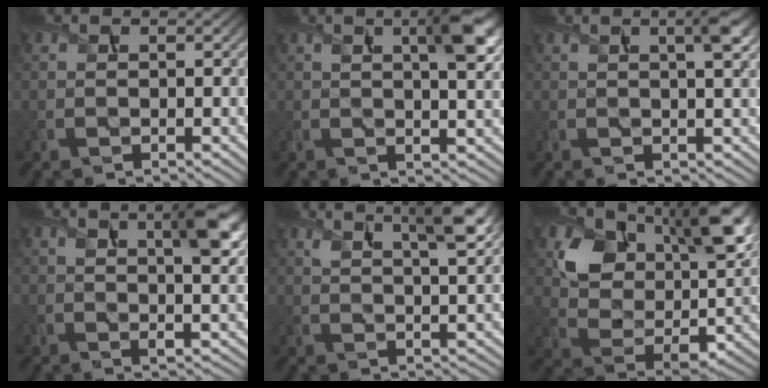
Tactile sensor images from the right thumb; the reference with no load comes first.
{"total": 6.3, "force": [2.1, 1.7, 5.7], "torque": [-0.088, 0.005, 0.032]}
{"total": 3.3, "force": [1.2, 0.6, 3.0], "torque": [-0.050, 0.004, 0.018]}
{"total": 6.8, "force": [2.4, 2.4, 6.0], "torque": [-0.096, -0.001, 0.038]}
{"total": 7.2, "force": [4.2, 1.7, 5.5], "torque": [-0.089, 0.007, 0.070]}
{"total": 11.8, "force": [5.9, 7.7, 6.8], "torque": [-0.128, -0.013, 0.109]}